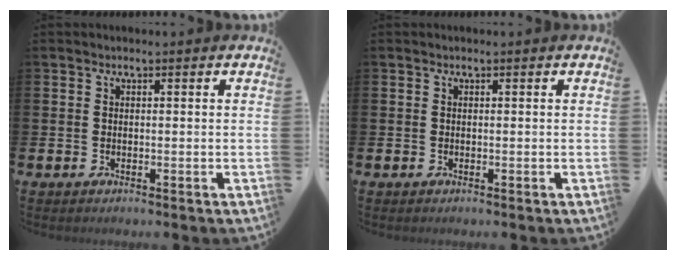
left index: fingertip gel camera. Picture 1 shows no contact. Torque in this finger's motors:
{"motor_torque": [0.00, 0.00, 0.00, 0.00]}